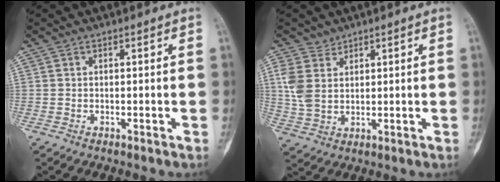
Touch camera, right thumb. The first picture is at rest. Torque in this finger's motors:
{"motor_torque": [0.55, 0.76, 0.34, 0.31, 0.20]}